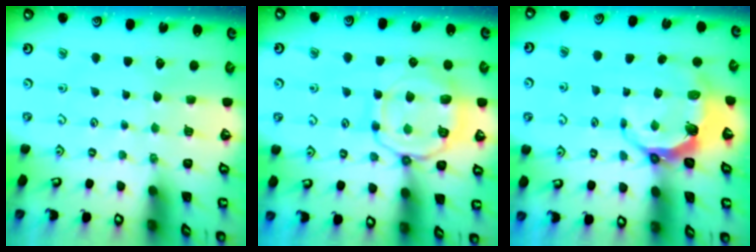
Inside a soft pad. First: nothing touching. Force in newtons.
{"total": 12.3, "press": 12.2, "slide": 1.3}
{"total": 6.9, "press": 5.9, "slide": 3.6}